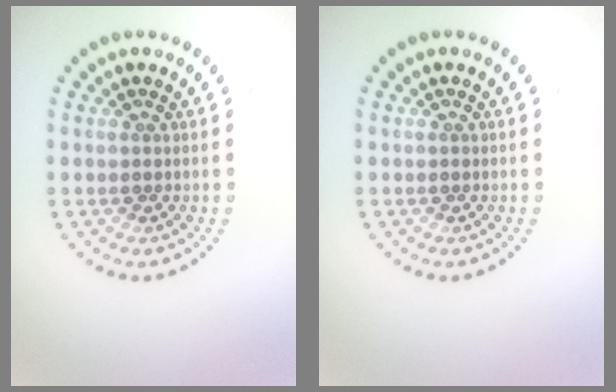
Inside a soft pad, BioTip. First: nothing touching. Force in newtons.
{"total": 0.0}